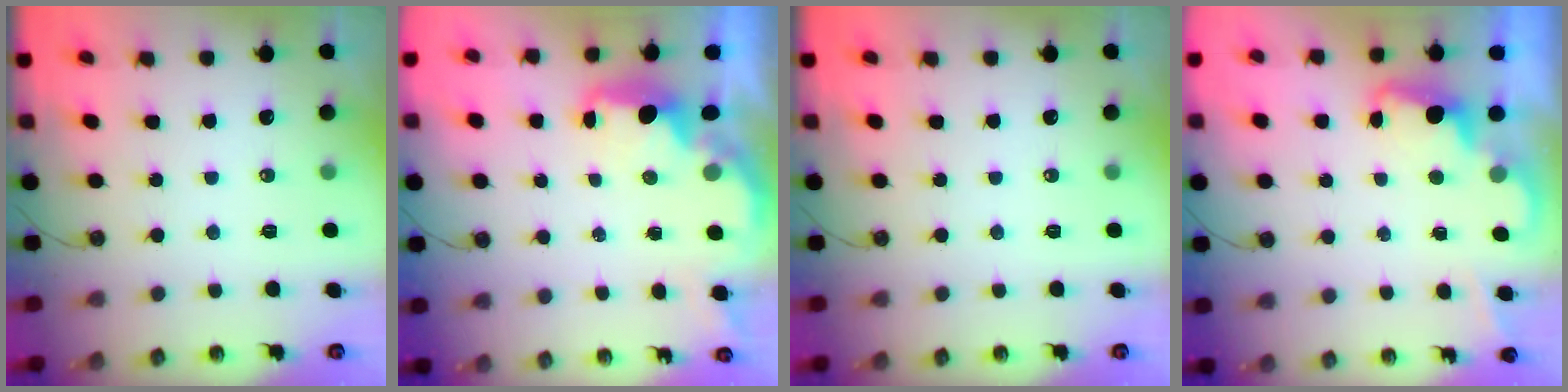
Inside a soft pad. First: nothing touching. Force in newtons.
{"total": 2.8, "press": 2.8, "slide": 0.5}
{"total": 0.0}
{"total": 2.4, "press": 2.3, "slide": 0.5}